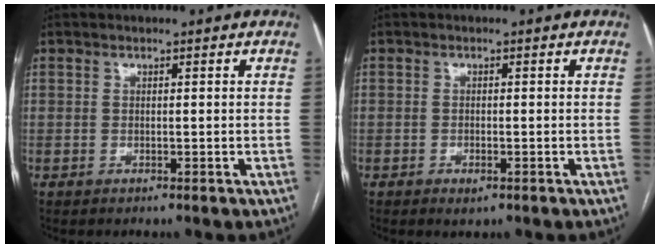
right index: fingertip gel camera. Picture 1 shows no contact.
{"total": 1.6, "force": [-0.9, 0.7, 1.1], "torque": [-0.016, 0.000, -0.007]}